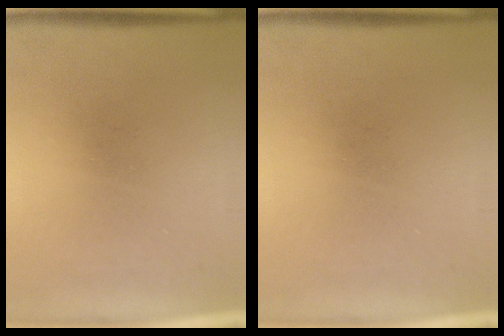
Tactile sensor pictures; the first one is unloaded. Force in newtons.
{"total": 0.0}